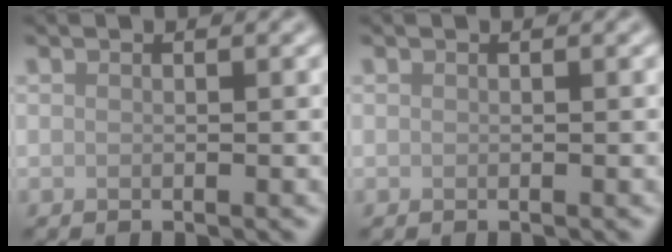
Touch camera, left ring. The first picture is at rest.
{"total": 0.0}